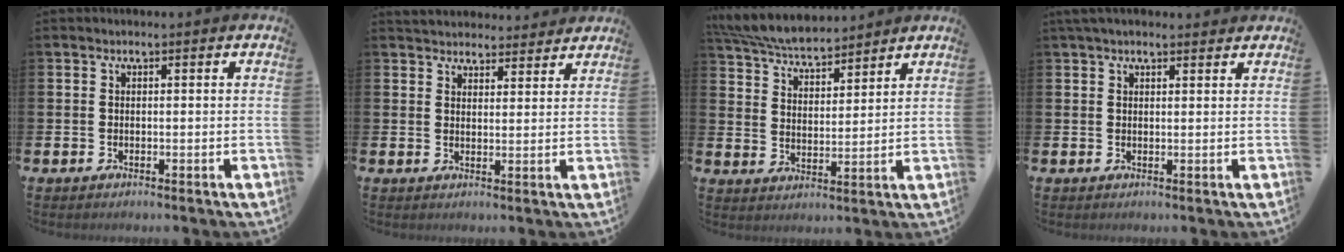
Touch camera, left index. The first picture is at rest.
{"total": 4.0, "force": [3.8, 1.0, -0.2], "torque": [-0.005, -0.017, 0.070]}
{"total": 6.4, "force": [6.2, 0.9, 1.3], "torque": [-0.051, -0.034, 0.111]}
{"total": 2.2, "force": [2.0, 0.7, 0.8], "torque": [-0.009, -0.002, 0.033]}